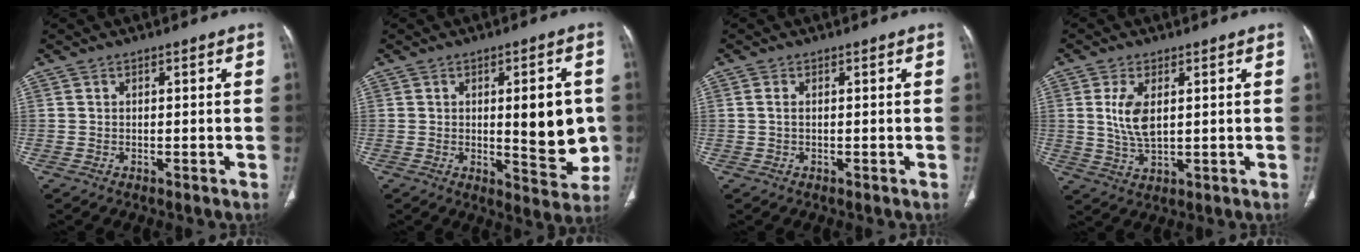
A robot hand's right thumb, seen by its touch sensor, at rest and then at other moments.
{"total": 12.0, "force": [0.2, 4.7, 11.0], "torque": [-0.110, -0.016, 0.013]}
{"total": 1.0, "force": [0.2, 0.4, 0.9], "torque": [-0.025, 0.003, 0.004]}
{"total": 6.5, "force": [1.4, 3.0, 5.6], "torque": [-0.115, -0.011, 0.035]}